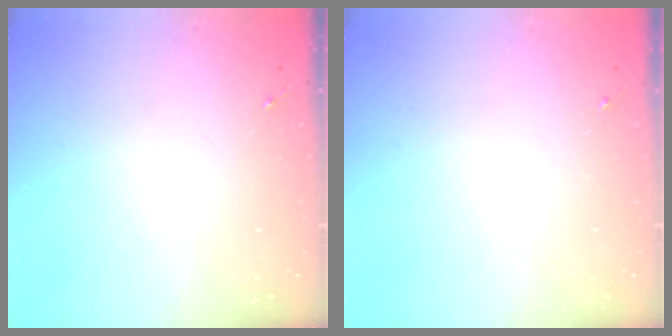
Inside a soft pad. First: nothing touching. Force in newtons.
{"total": 0.0}